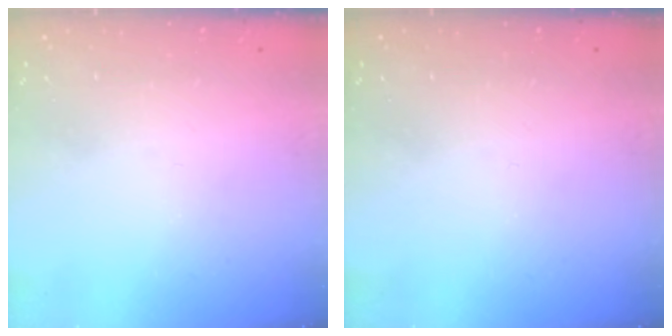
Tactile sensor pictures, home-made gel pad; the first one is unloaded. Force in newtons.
{"total": 0.0}